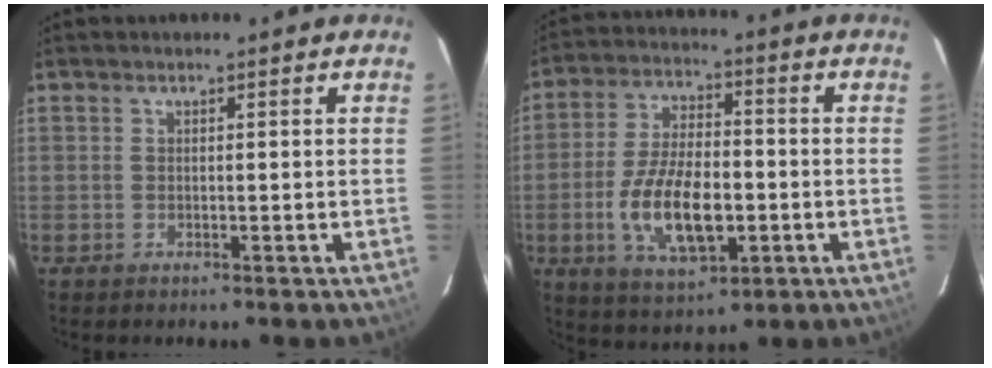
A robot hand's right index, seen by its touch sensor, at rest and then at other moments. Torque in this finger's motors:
{"motor_torque": [1.21, -0.93, 0.72, 0.21]}